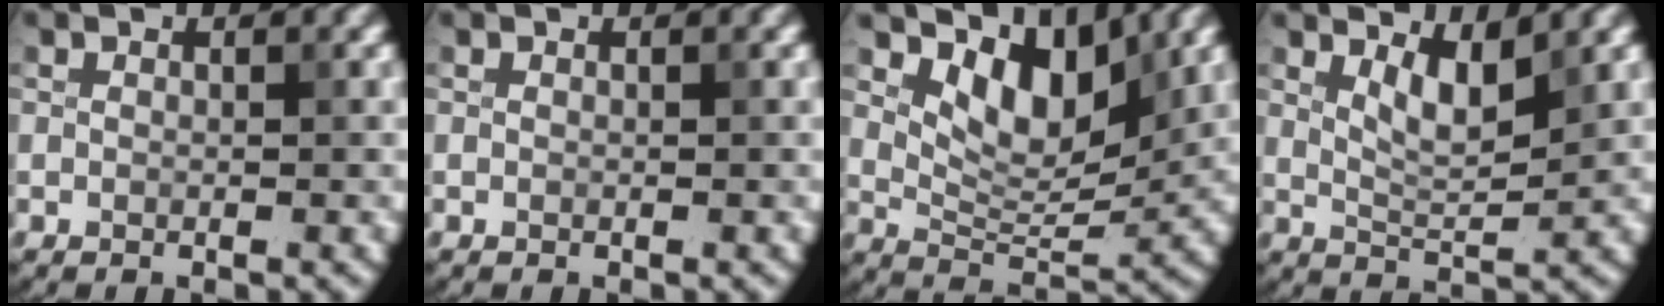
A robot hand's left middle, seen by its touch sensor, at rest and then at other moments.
{"total": 0.0}
{"total": 5.7, "force": [3.1, 2.8, 3.9], "torque": [-0.067, -0.014, 0.048]}
{"total": 2.9, "force": [1.7, 0.8, 2.2], "torque": [-0.041, -0.008, 0.035]}